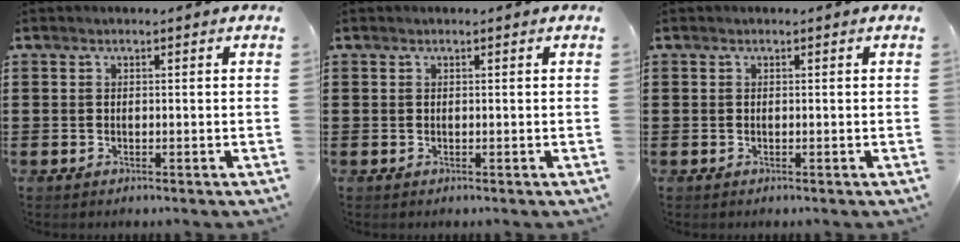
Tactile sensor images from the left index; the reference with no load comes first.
{"total": 0.0}
{"total": 0.0}